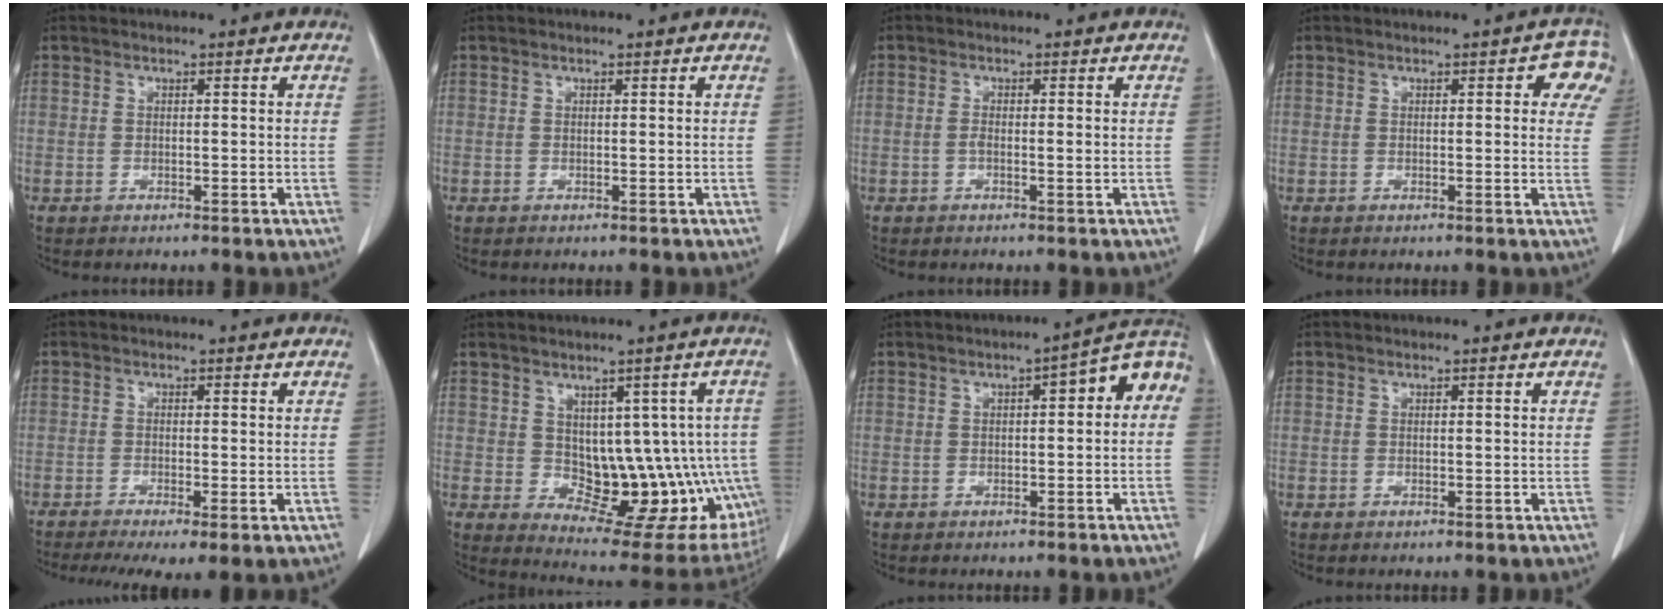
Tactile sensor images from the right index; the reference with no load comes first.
{"total": 0.0}
{"total": 1.3, "force": [-0.1, 0.3, 1.3], "torque": [-0.024, 0.000, -0.001]}
{"total": 5.4, "force": [2.4, 1.9, 4.5], "torque": [-0.036, 0.003, 0.010]}
{"total": 7.2, "force": [-4.8, 1.4, 5.3], "torque": [-0.084, -0.014, -0.078]}
{"total": 15.2, "force": [-1.2, 8.4, 12.6], "torque": [-0.121, 0.012, 0.007]}
{"total": 7.2, "force": [1.2, 2.1, 6.8], "torque": [-0.088, 0.036, 0.008]}
{"total": 0.0}